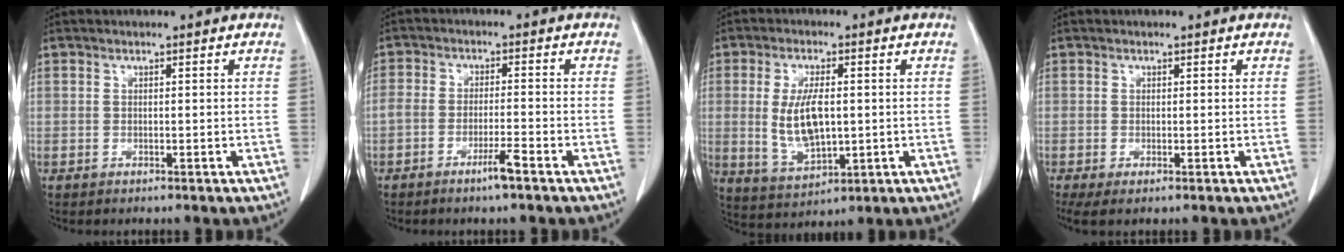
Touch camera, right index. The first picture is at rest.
{"total": 4.2, "force": [-2.7, 0.3, 3.2], "torque": [-0.062, 0.005, -0.050]}
{"total": 8.7, "force": [0.2, 3.5, 7.9], "torque": [-0.167, -0.004, 0.012]}
{"total": 2.8, "force": [-1.6, 1.0, 2.1], "torque": [-0.036, -0.010, -0.024]}